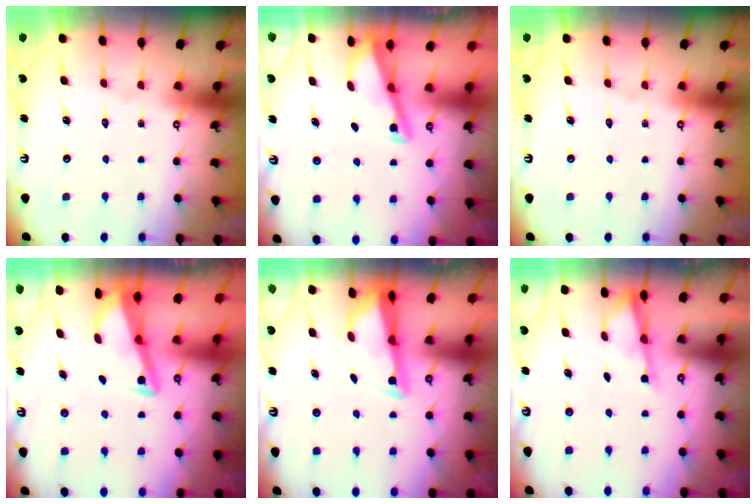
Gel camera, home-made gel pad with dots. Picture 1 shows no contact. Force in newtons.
{"total": 3.0, "press": 2.9, "slide": 0.4}
{"total": 0.0}
{"total": 2.8, "press": 2.8, "slide": 0.4}
{"total": 2.7, "press": 2.7, "slide": 0.4}
{"total": 2.4, "press": 2.3, "slide": 0.4}